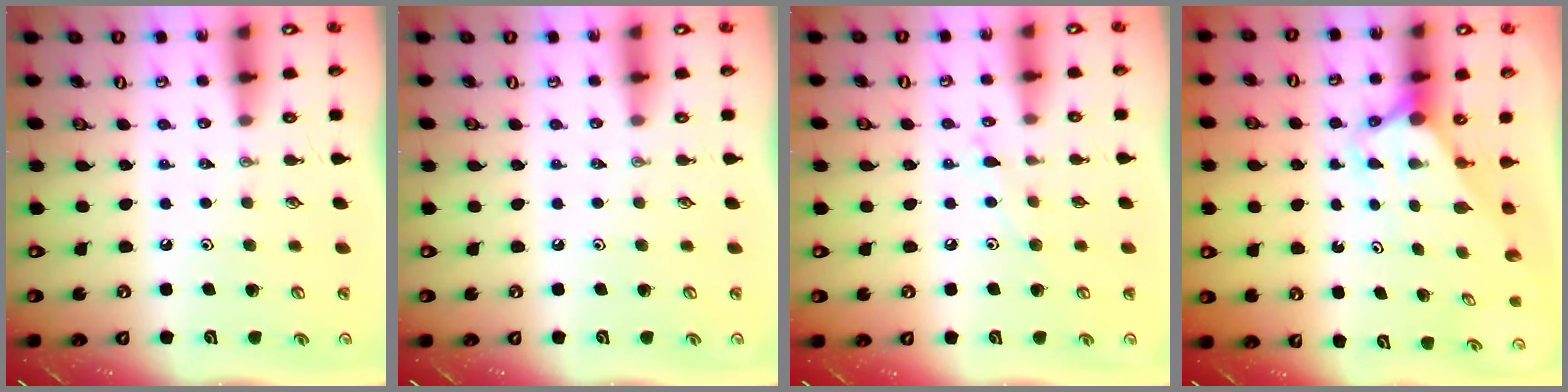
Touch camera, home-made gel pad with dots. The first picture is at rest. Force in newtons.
{"total": 0.0}
{"total": 6.5, "press": 6.5, "slide": 0.4}
{"total": 2.7, "press": 2.7, "slide": 0.2}